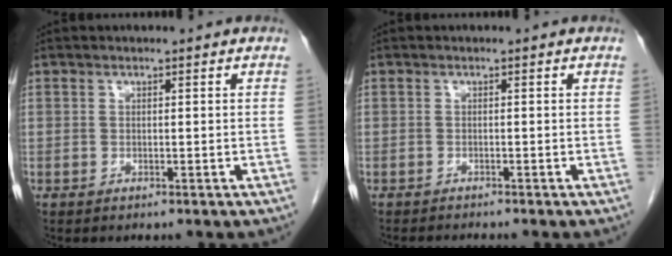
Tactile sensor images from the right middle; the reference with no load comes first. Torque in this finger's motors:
{"motor_torque": [0.01, 0.01, 0.00, 0.00]}